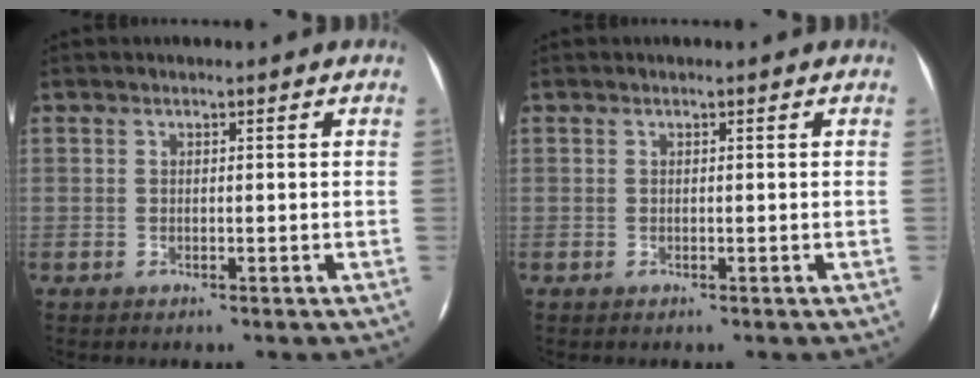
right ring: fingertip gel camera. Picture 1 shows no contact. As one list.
[{"total": 0.0}]